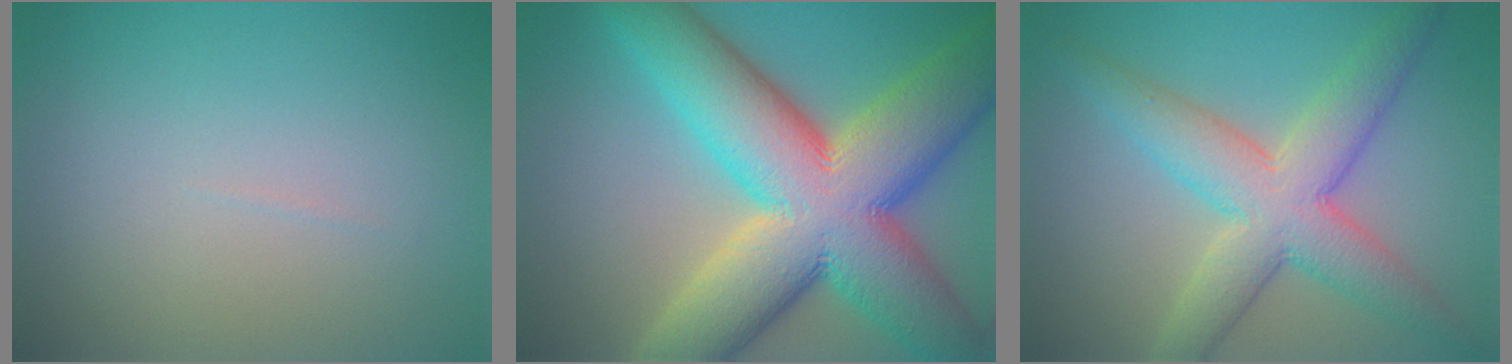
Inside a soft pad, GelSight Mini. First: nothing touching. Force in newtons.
{"total": 17.1, "press": 17.1, "slide": 0.7}
{"total": 6.9, "press": 6.9, "slide": 0.2}